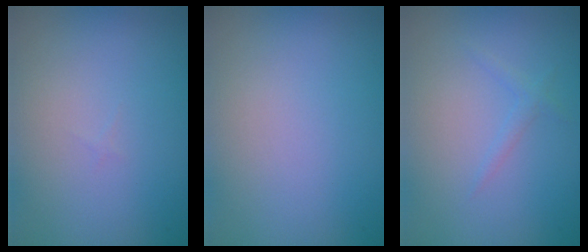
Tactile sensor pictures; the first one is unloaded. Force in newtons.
{"total": 0.0}
{"total": 0.8, "press": 0.8, "slide": 0.0}